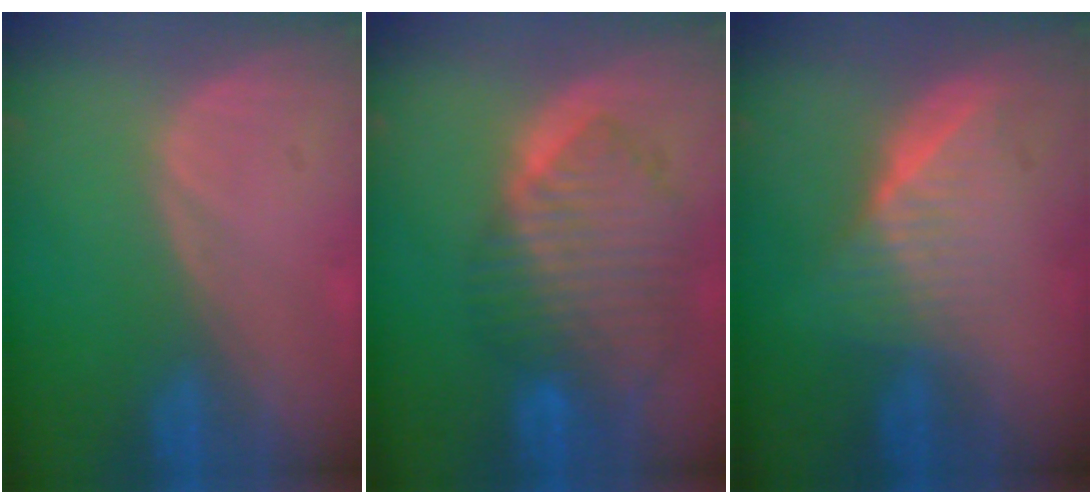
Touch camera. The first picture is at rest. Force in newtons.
{"total": 10.2, "press": 8.8, "slide": 5.1}
{"total": 6.5, "press": 5.9, "slide": 2.7}